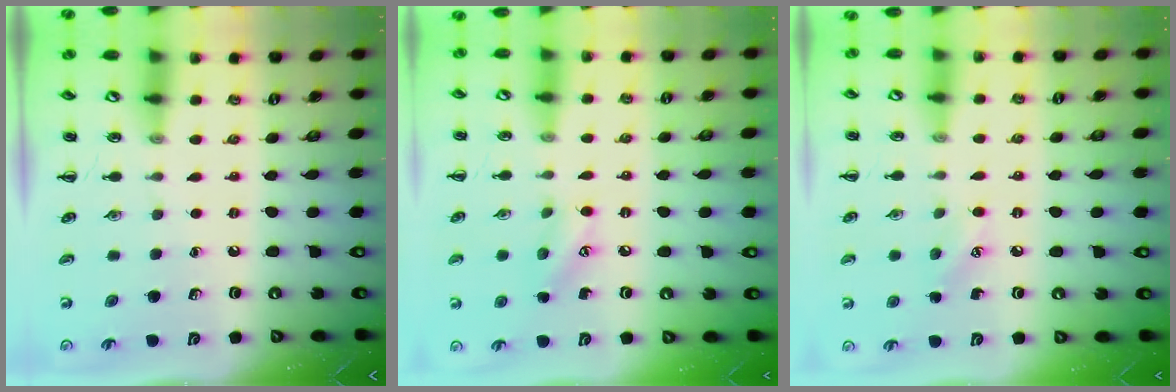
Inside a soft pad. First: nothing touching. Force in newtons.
{"total": 8.3, "press": 8.3, "slide": 1.0}
{"total": 5.2, "press": 5.0, "slide": 1.4}